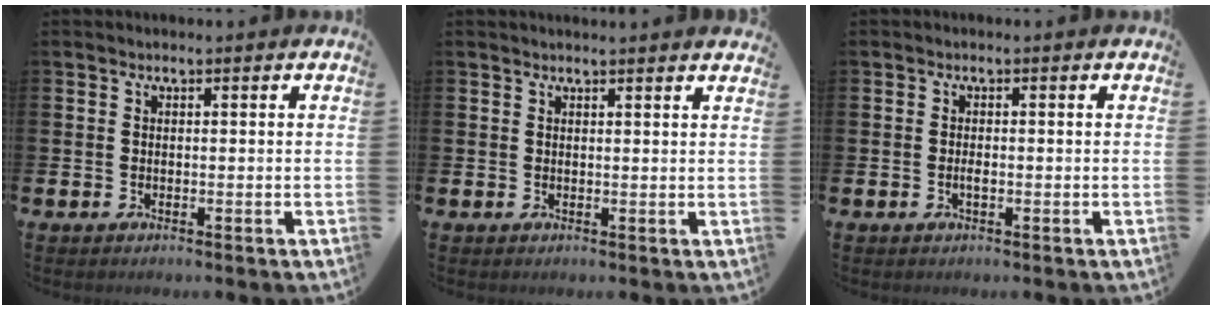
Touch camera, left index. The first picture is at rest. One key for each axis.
{"total": 1.0, "fx": 1.0, "fy": -0.2, "fz": 0.0, "tx": 0.002, "ty": -0.006, "tz": 0.019}
{"total": 0.9, "fx": -0.3, "fy": 0.3, "fz": 0.8, "tx": -0.022, "ty": 0.002, "tz": -0.005}